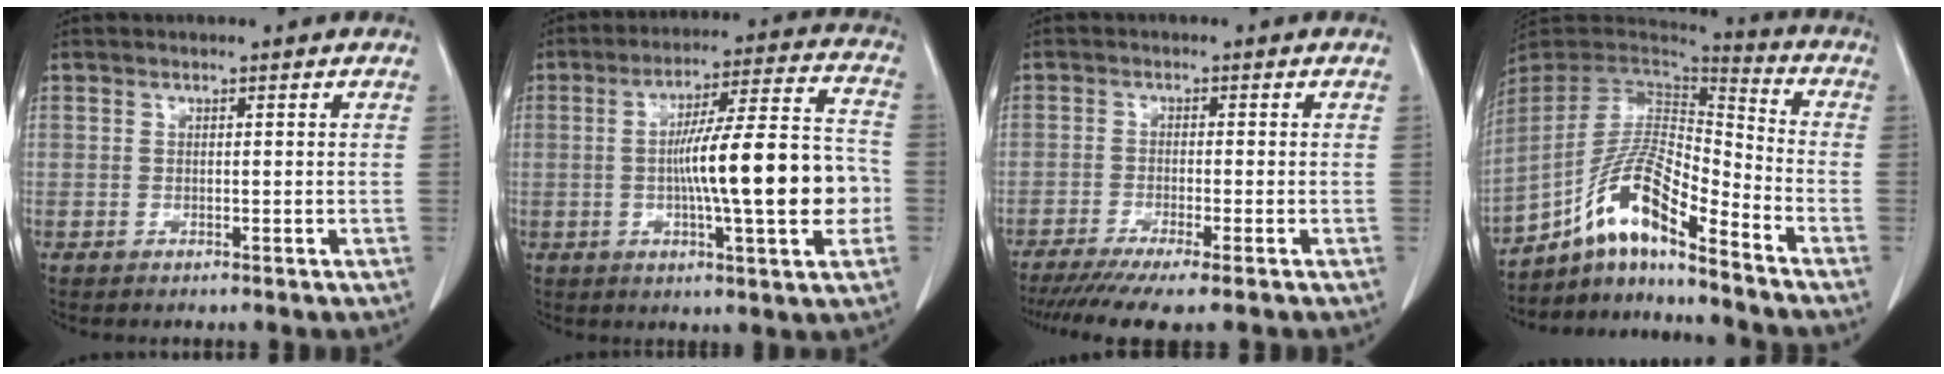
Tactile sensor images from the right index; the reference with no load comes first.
{"total": 17.2, "force": [-2.2, 1.6, 17.0], "torque": [-0.264, 0.016, -0.034]}
{"total": 8.9, "force": [-6.8, 0.0, 5.7], "torque": [-0.081, -0.019, -0.107]}
{"total": 13.8, "force": [-9.2, 2.0, 10.1], "torque": [-0.194, 0.014, -0.167]}